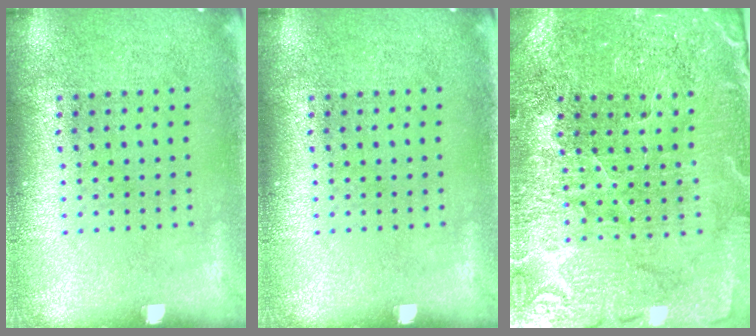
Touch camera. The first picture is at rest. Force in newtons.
{"total": 0.0}
{"total": 3.3, "press": 3.3, "slide": 0.3}